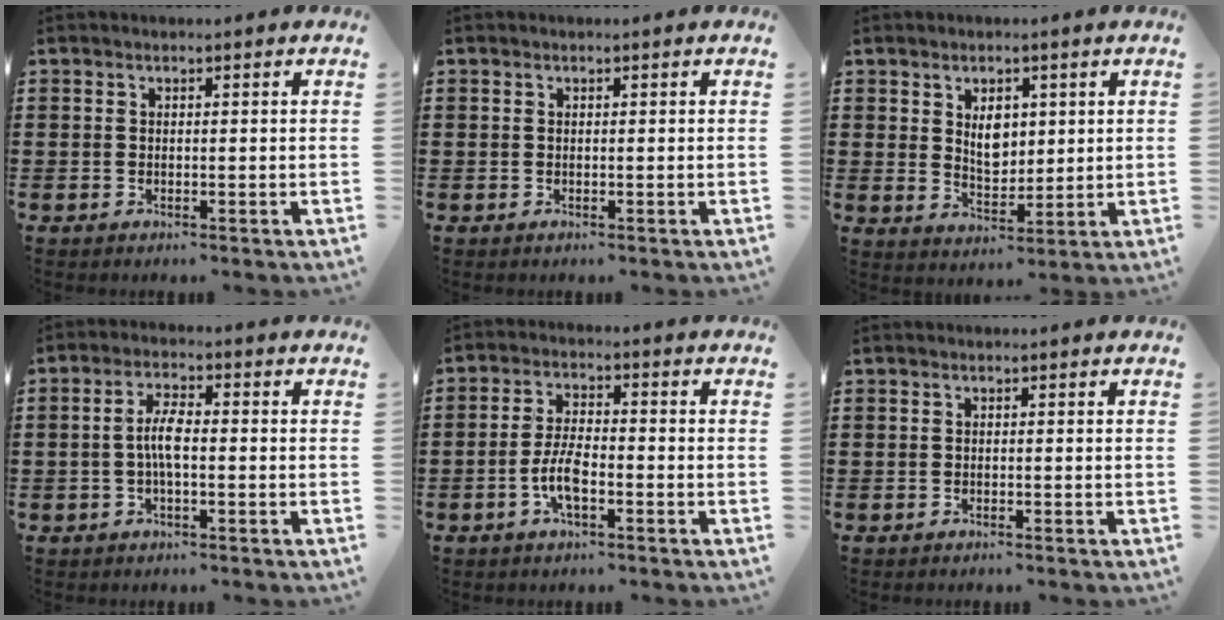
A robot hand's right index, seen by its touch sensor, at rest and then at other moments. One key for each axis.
{"total": 0.0}
{"total": 4.6, "fx": 1.6, "fy": 3.2, "fz": 2.9, "tx": -0.050, "ty": 0.004, "tz": 0.026}
{"total": 4.2, "fx": -0.6, "fy": 1.4, "fz": 3.9, "tx": -0.085, "ty": -0.001, "tz": -0.016}
{"total": 5.5, "fx": -2.1, "fy": 1.9, "fz": 4.7, "tx": -0.114, "ty": -0.003, "tz": -0.048}
{"total": 0.0}